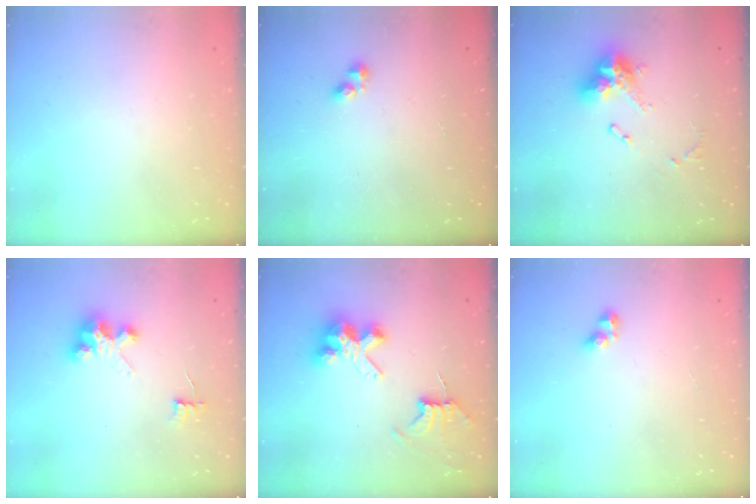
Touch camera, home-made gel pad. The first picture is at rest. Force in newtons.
{"total": 3.2, "press": 3.2, "slide": 0.4}
{"total": 11.5, "press": 11.4, "slide": 1.0}
{"total": 5.0, "press": 5.0, "slide": 0.3}
{"total": 8.4, "press": 8.4, "slide": 0.7}
{"total": 2.8, "press": 2.6, "slide": 1.1}